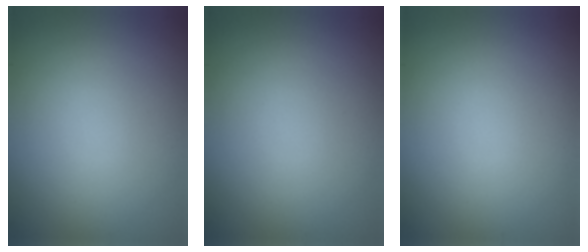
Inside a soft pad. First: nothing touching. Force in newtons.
{"total": 0.0}
{"total": 0.0}